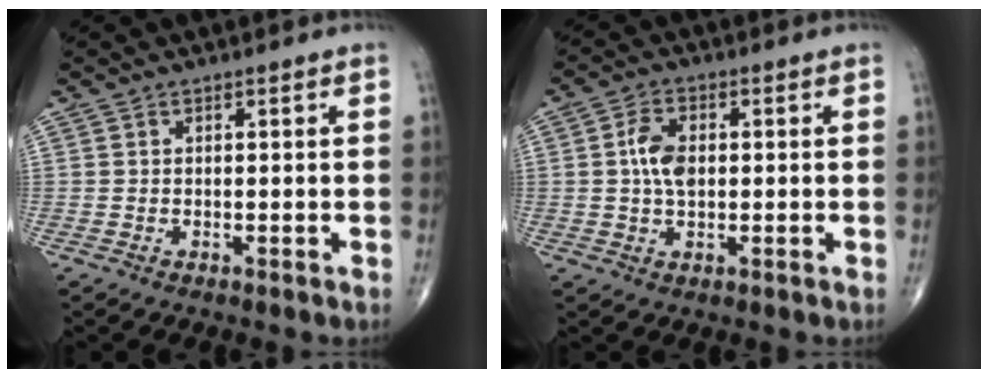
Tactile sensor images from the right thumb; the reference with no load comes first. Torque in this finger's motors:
{"motor_torque": [0.76, 0.65, 0.72, 0.19, -0.03]}